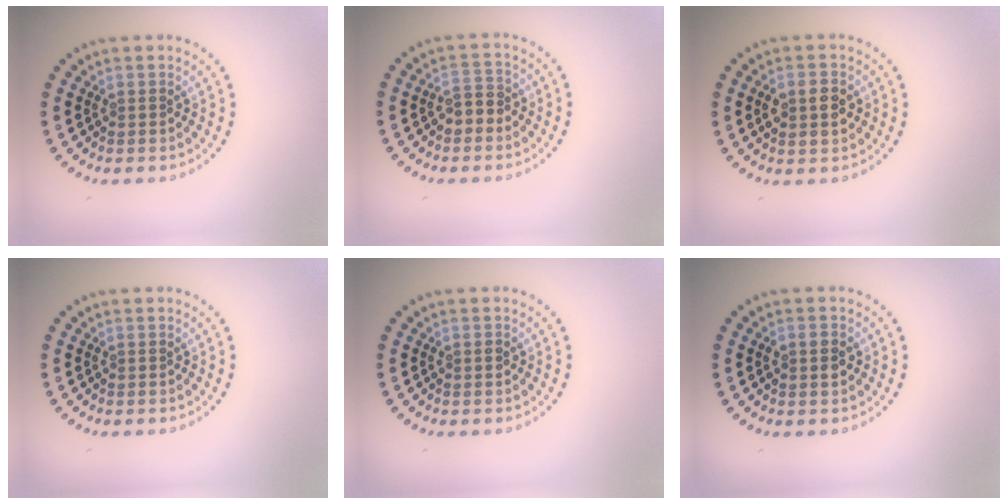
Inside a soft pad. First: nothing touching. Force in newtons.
{"total": 2.0, "press": 1.9, "slide": 0.6}
{"total": 2.7, "press": 2.7, "slide": 0.1}
{"total": 0.0}
{"total": 0.6, "press": 0.6, "slide": 0.1}
{"total": 1.3, "press": 1.3, "slide": 0.1}